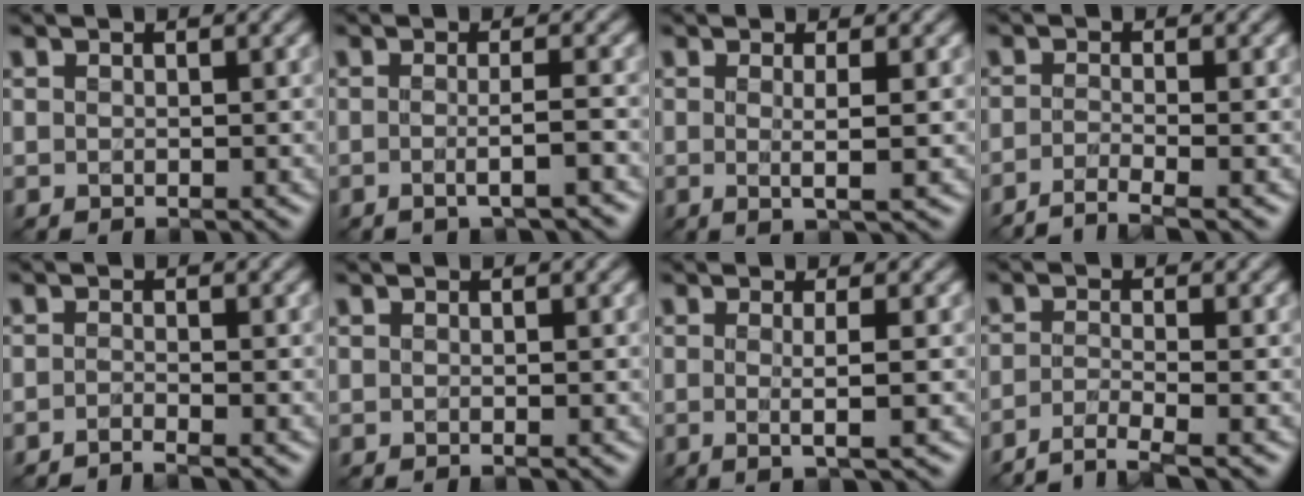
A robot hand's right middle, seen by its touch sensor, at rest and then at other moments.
{"total": 2.5, "force": [-0.8, 0.6, 2.3], "torque": [-0.030, -0.002, -0.018]}
{"total": 2.3, "force": [-0.1, 0.4, 2.2], "torque": [-0.039, -0.004, -0.004]}
{"total": 2.5, "force": [-1.8, 0.4, 1.7], "torque": [-0.020, -0.005, -0.051]}
{"total": 1.3, "force": [-1.2, 0.1, 0.6], "torque": [0.000, -0.007, -0.030]}
{"total": 0.0}
{"total": 2.6, "force": [-0.2, 0.5, 2.5], "torque": [-0.041, -0.007, -0.007]}
{"total": 2.8, "force": [-2.1, 0.4, 1.8], "torque": [-0.026, -0.003, -0.057]}